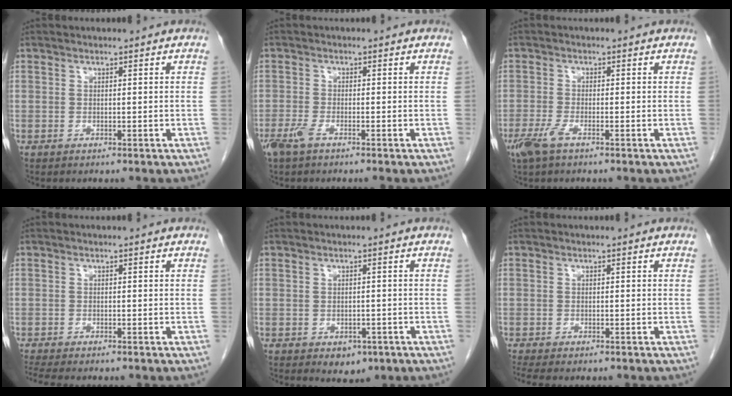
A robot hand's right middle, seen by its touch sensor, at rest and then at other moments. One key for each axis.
{"total": 2.6, "fx": -1.8, "fy": 0.4, "fz": 1.8, "tx": -0.043, "ty": -0.005, "tz": -0.040}
{"total": 3.4, "fx": -2.1, "fy": 0.7, "fz": 2.6, "tx": -0.062, "ty": -0.007, "tz": -0.044}
{"total": 4.9, "fx": -4.2, "fy": 0.8, "fz": 2.3, "tx": -0.033, "ty": -0.006, "tz": -0.065}
{"total": 3.2, "fx": -1.7, "fy": 2.1, "fz": 1.7, "tx": -0.015, "ty": 0.001, "tz": -0.011}
{"total": 3.7, "fx": -3.1, "fy": 1.0, "fz": 1.8, "tx": -0.024, "ty": -0.007, "tz": -0.047}